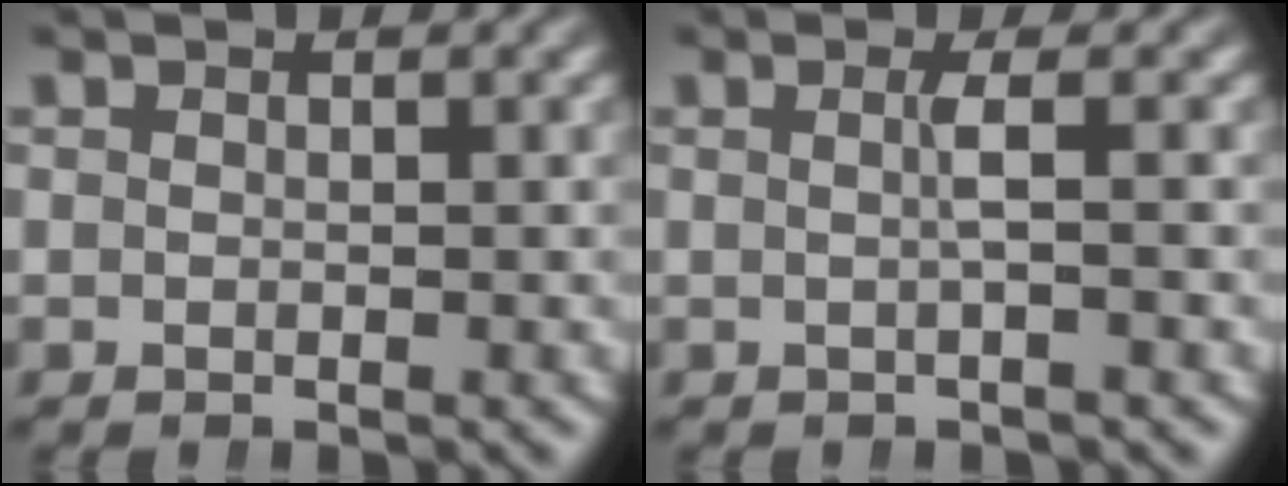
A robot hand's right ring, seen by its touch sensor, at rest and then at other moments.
{"total": 0.9, "force": [-0.1, -0.2, 0.9], "torque": [-0.017, -0.003, 0.001]}